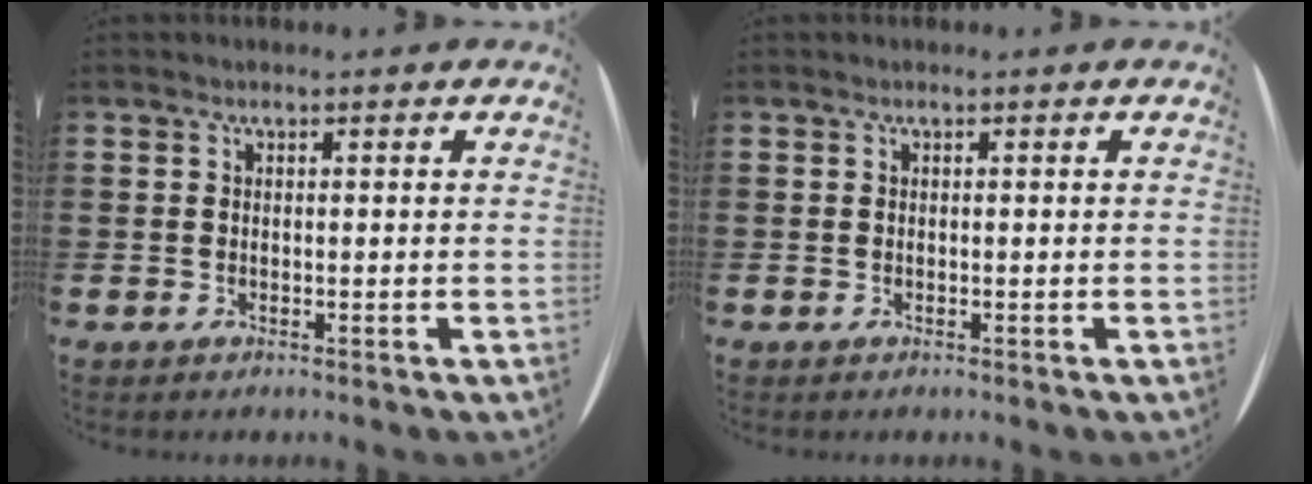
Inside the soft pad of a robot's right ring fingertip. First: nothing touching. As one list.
[{"total": 0.0}]